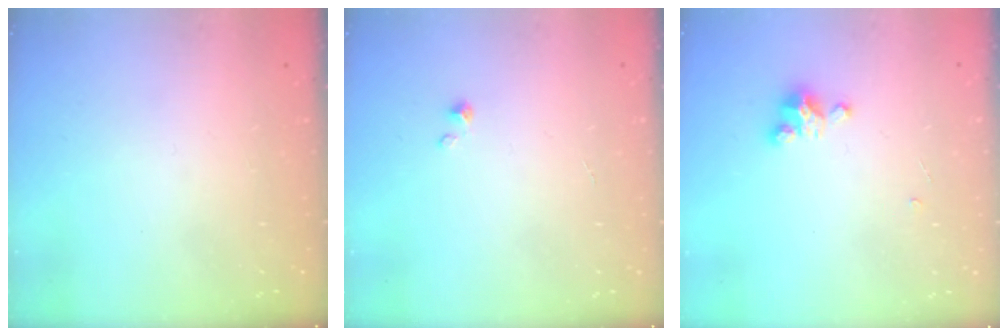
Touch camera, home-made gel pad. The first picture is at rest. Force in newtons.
{"total": 0.6, "press": 0.6, "slide": 0.1}
{"total": 2.9, "press": 2.9, "slide": 0.3}